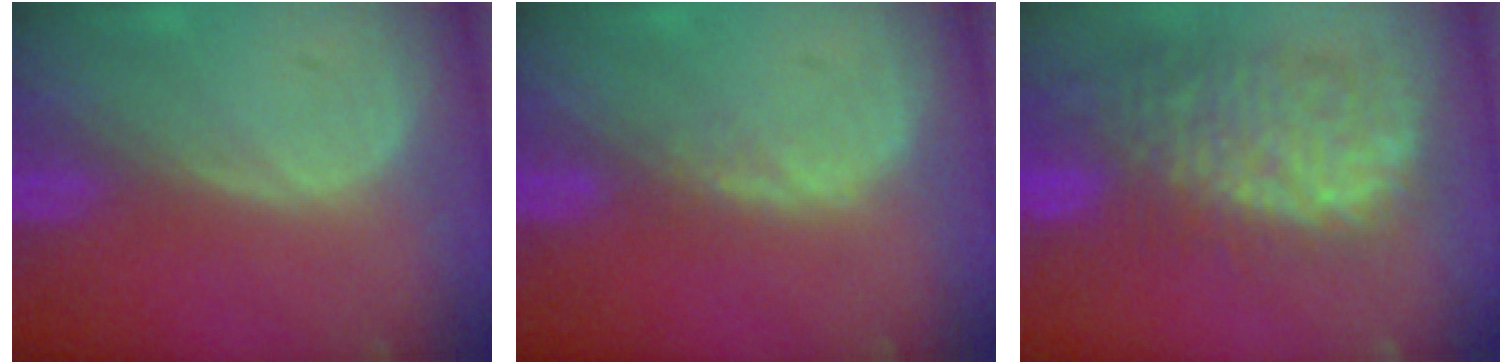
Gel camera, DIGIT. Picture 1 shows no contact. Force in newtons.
{"total": 1.0, "press": 1.0, "slide": 0.2}
{"total": 11.8, "press": 10.6, "slide": 5.2}